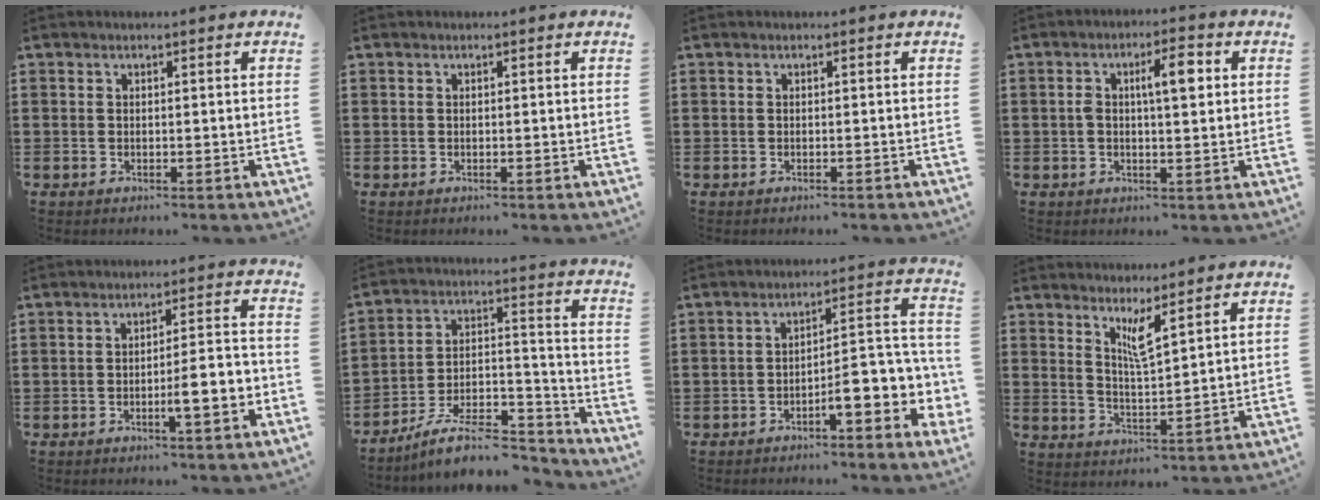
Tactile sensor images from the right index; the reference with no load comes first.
{"total": 0.0}
{"total": 0.0}
{"total": 5.1, "force": [0.9, 1.6, 4.7], "torque": [-0.078, 0.004, 0.008]}
{"total": 5.5, "force": [-2.3, 0.6, 4.9], "torque": [-0.072, -0.006, -0.041]}
{"total": 10.9, "force": [-9.1, 3.2, 5.1], "torque": [-0.080, 0.033, -0.171]}
{"total": 6.7, "force": [-3.3, 1.9, 5.5], "torque": [-0.078, -0.022, -0.064]}
{"total": 4.0, "force": [2.8, 0.2, 2.8], "torque": [-0.054, -0.006, 0.048]}